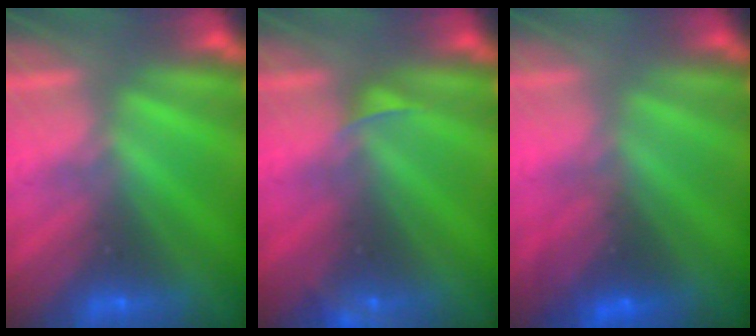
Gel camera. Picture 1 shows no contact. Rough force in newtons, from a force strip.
{"total": 2.5}
{"total": 2.9}